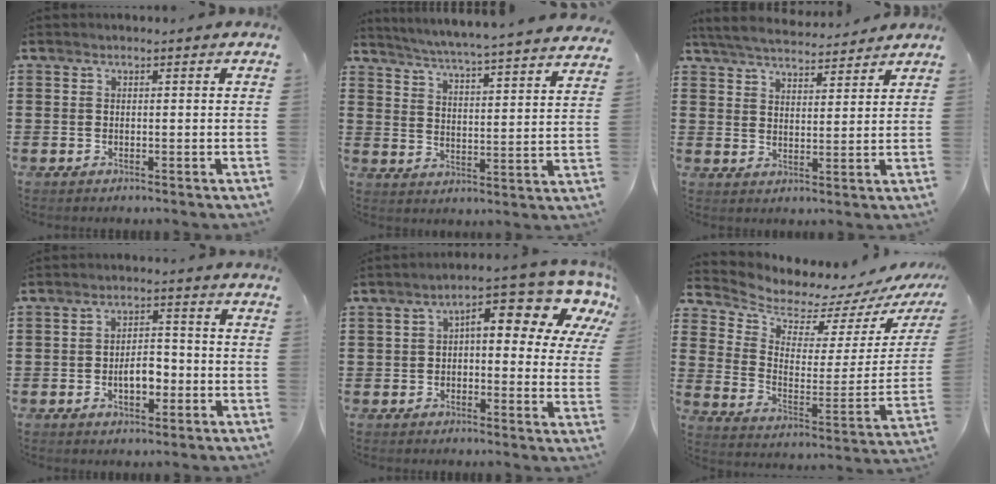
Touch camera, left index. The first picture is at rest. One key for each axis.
{"total": 4.6, "fx": 4.2, "fy": -1.2, "fz": 1.2, "tx": -0.045, "ty": -0.044, "tz": 0.065}
{"total": 5.1, "fx": 4.9, "fy": 0.8, "fz": 1.0, "tx": -0.039, "ty": -0.020, "tz": 0.088}
{"total": 4.9, "fx": -1.4, "fy": 2.5, "fz": 4.0, "tx": -0.054, "ty": 0.002, "tz": -0.030}
{"total": 11.1, "fx": 5.4, "fy": 4.3, "fz": 8.7, "tx": -0.131, "ty": -0.037, "tz": 0.081}
{"total": 5.1, "fx": 5.0, "fy": 1.1, "fz": -0.3, "tx": -0.035, "ty": -0.057, "tz": 0.083}